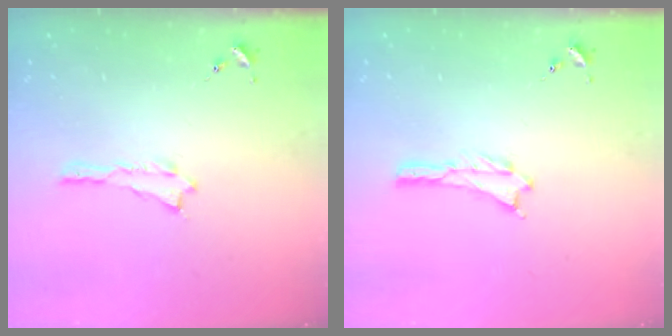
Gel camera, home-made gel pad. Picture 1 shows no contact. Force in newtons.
{"total": 0.0}